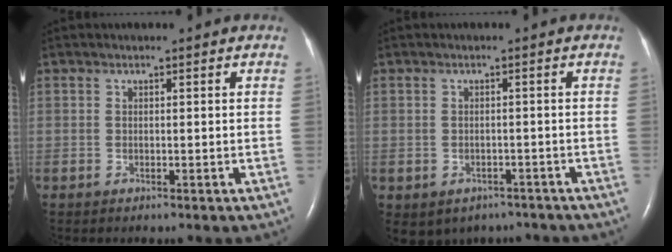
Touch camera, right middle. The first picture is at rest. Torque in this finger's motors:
{"motor_torque": [0.83, -1.00, 0.08, 0.10]}